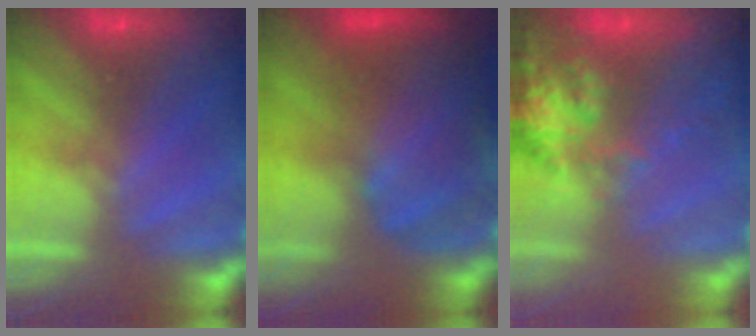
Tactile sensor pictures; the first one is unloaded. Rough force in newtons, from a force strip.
{"total": 7.6}
{"total": 8.7}